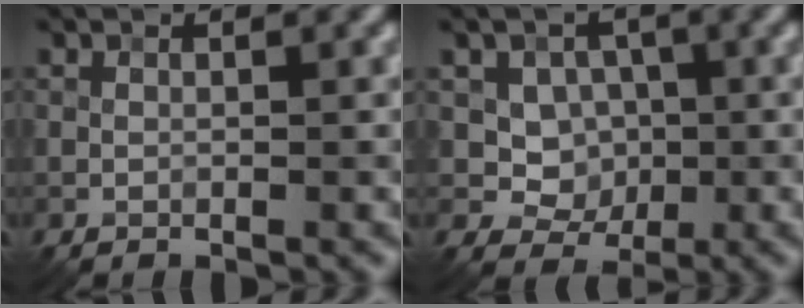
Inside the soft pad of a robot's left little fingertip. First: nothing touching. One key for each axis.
{"total": 5.3, "fx": 1.0, "fy": 4.6, "fz": 2.4, "tx": -0.029, "ty": -0.001, "tz": 0.016}